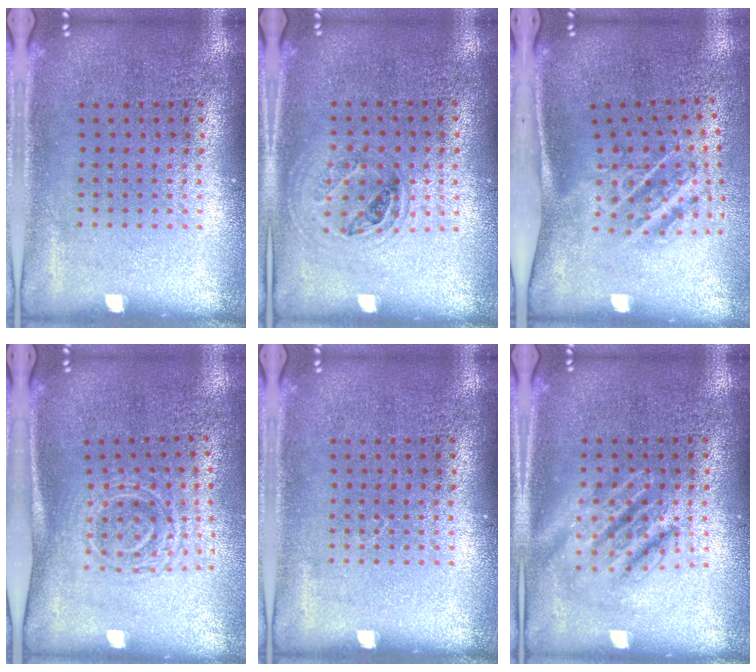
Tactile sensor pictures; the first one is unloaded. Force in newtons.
{"total": 1.0, "press": 0.9, "slide": 0.3}
{"total": 1.9, "press": 1.1, "slide": 1.6}
{"total": 1.7, "press": 1.3, "slide": 1.1}
{"total": 0.0}
{"total": 2.8, "press": 2.8, "slide": 0.3}